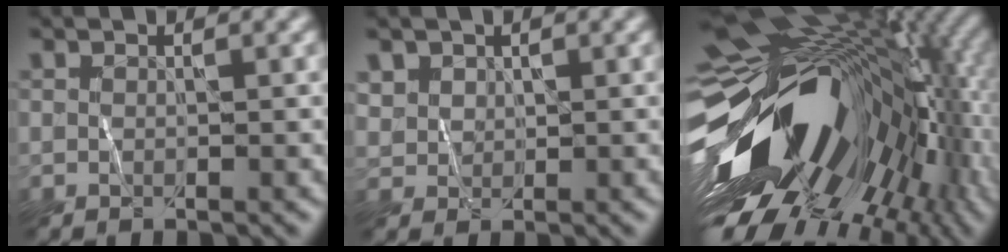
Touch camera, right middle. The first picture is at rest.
{"total": 1.8, "force": [1.0, 1.5, 0.1], "torque": [-0.011, 0.004, 0.032]}
{"total": 18.6, "force": [-2.1, 10.6, 15.1], "torque": [-0.226, -0.025, -0.033]}